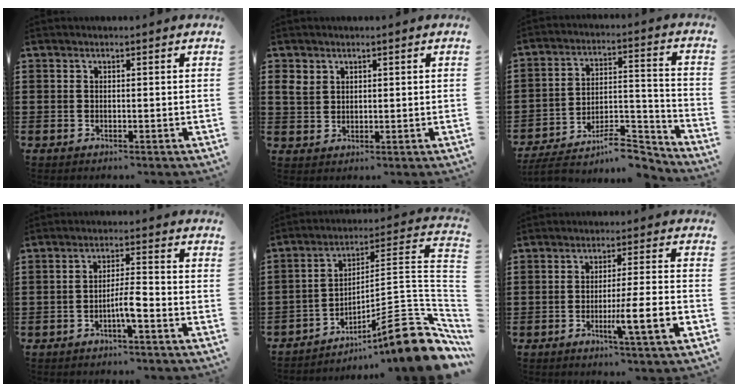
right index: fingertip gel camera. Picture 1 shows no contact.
{"total": 3.1, "force": [1.6, 2.5, 0.9], "torque": [-0.030, 0.011, 0.031]}
{"total": 9.6, "force": [-7.8, 3.2, 4.4], "torque": [-0.060, 0.029, -0.144]}
{"total": 4.1, "force": [-1.9, 0.5, 3.6], "torque": [-0.070, 0.000, -0.039]}
{"total": 13.2, "force": [-7.6, 1.7, 10.7], "torque": [-0.142, 0.003, -0.134]}
{"total": 7.4, "force": [-2.7, -0.1, 6.9], "torque": [-0.109, -0.009, -0.045]}